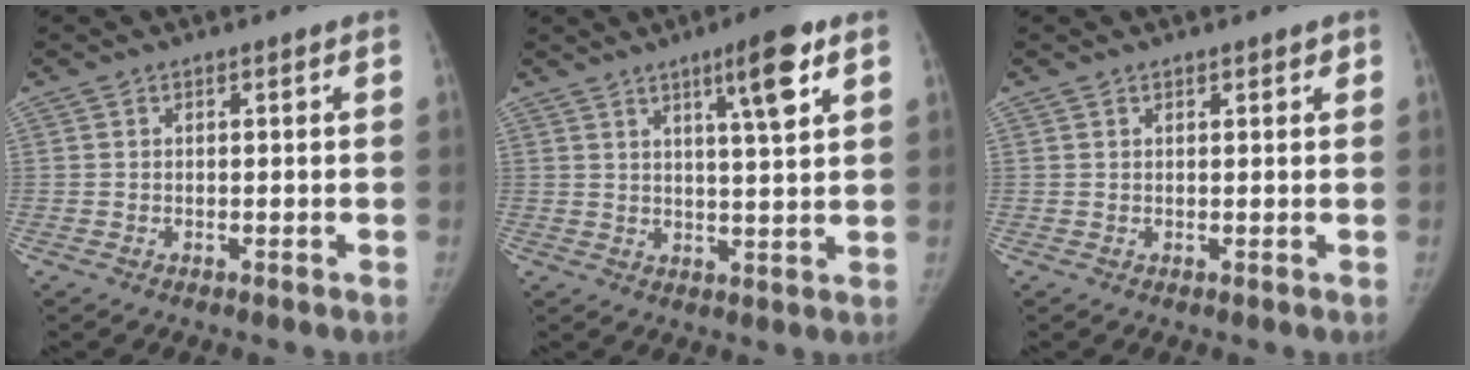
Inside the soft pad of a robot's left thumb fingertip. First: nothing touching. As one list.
[{"total": 8.8, "force": [4.5, 1.1, 7.4], "torque": [-0.110, -0.021, 0.069]}, {"total": 1.1, "force": [0.8, 0.5, 0.6], "torque": [0.000, -0.002, 0.008]}]